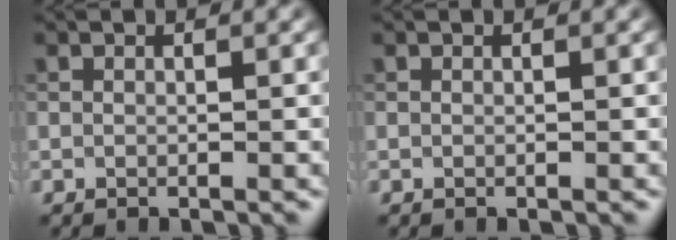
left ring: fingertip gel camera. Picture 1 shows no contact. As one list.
[{"total": 0.0}]